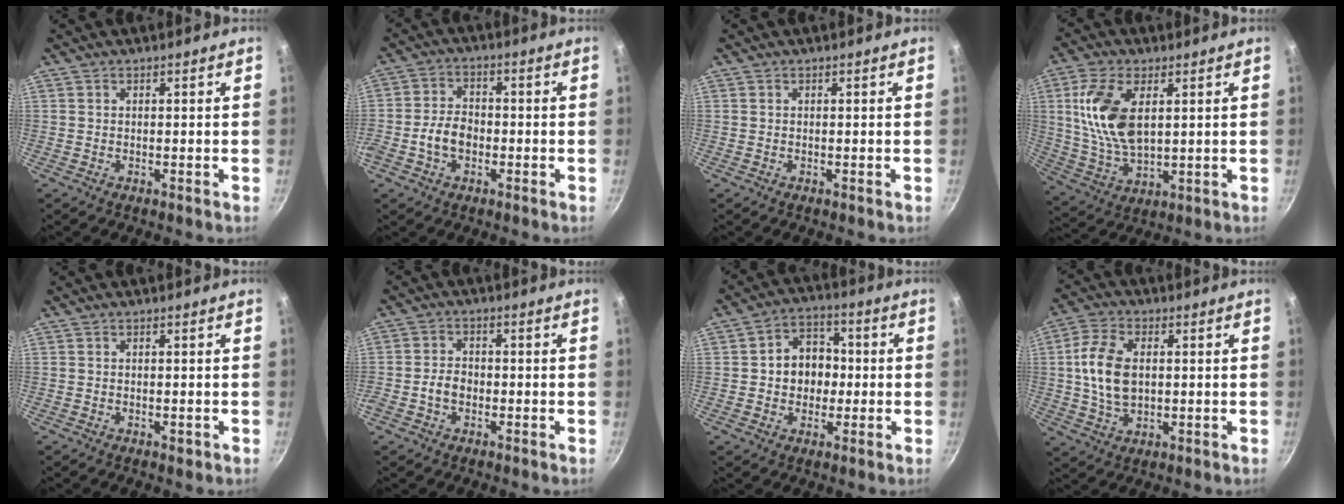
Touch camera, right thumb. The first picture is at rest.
{"total": 6.3, "force": [-1.9, 4.5, 4.0], "torque": [-0.061, 0.024, -0.041]}
{"total": 0.0}
{"total": 13.7, "force": [3.3, 7.3, 11.1], "torque": [-0.213, -0.015, 0.071]}
{"total": 0.9, "force": [-0.3, 0.5, 0.6], "torque": [-0.009, 0.000, -0.002]}
{"total": 3.7, "force": [-1.2, 2.8, 2.1], "torque": [-0.027, 0.017, -0.026]}
{"total": 9.2, "force": [-0.2, 7.6, 5.2], "torque": [-0.033, 0.016, -0.012]}
{"total": 10.3, "force": [1.0, 6.6, 7.9], "torque": [-0.145, 0.008, 0.019]}